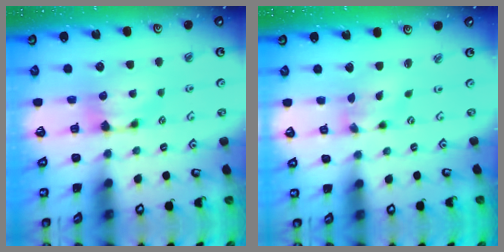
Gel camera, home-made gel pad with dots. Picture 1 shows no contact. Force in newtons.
{"total": 2.0, "press": 1.2, "slide": 1.5}